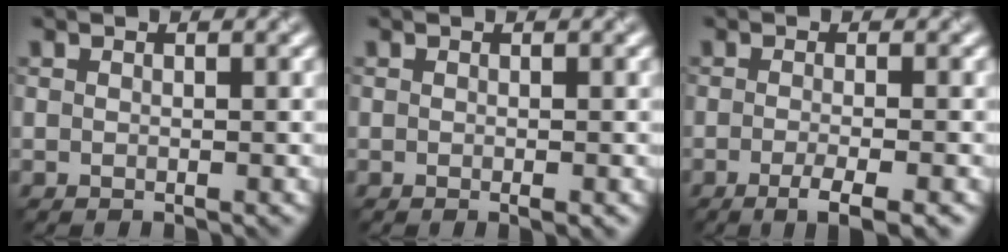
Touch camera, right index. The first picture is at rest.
{"total": 0.6, "force": [-0.2, 0.0, 0.6], "torque": [-0.007, -0.004, -0.003]}
{"total": 3.4, "force": [-1.6, 0.8, 2.9], "torque": [-0.042, -0.005, -0.031]}